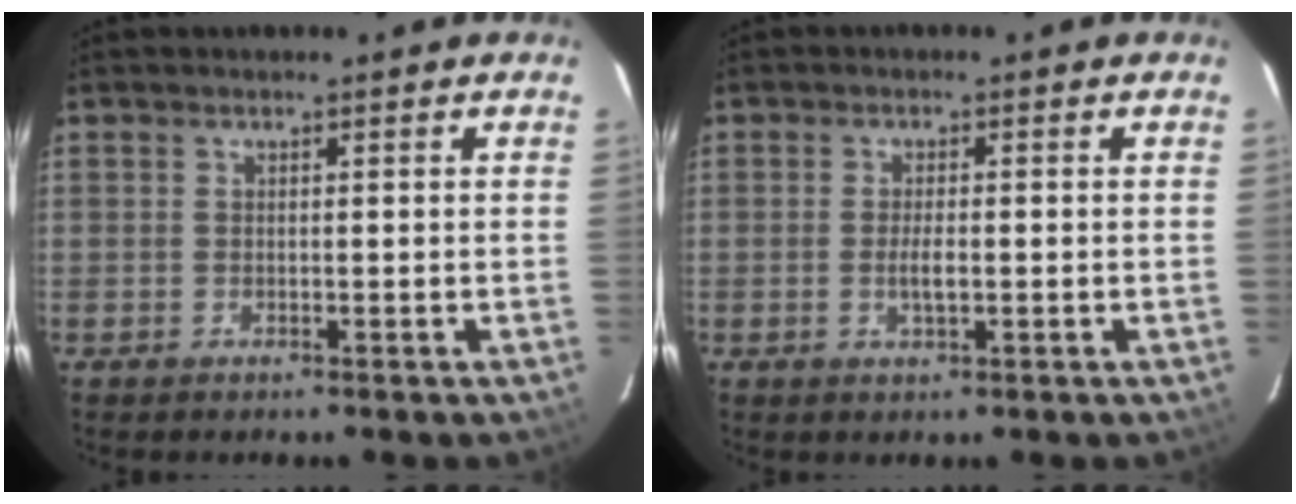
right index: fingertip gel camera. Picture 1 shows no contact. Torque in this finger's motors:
{"motor_torque": [0.72, -0.14, 0.33, 0.07]}